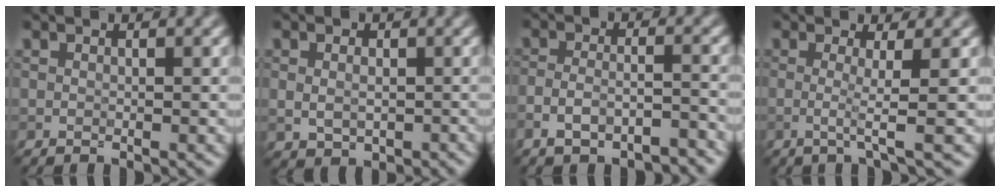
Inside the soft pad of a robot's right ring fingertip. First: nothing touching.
{"total": 3.8, "force": [0.1, 3.1, 2.1], "torque": [-0.023, 0.003, -0.001]}
{"total": 5.2, "force": [-4.2, 1.6, 2.7], "torque": [-0.053, -0.002, -0.074]}
{"total": 2.4, "force": [0.0, 0.3, 2.3], "torque": [-0.043, -0.007, -0.010]}